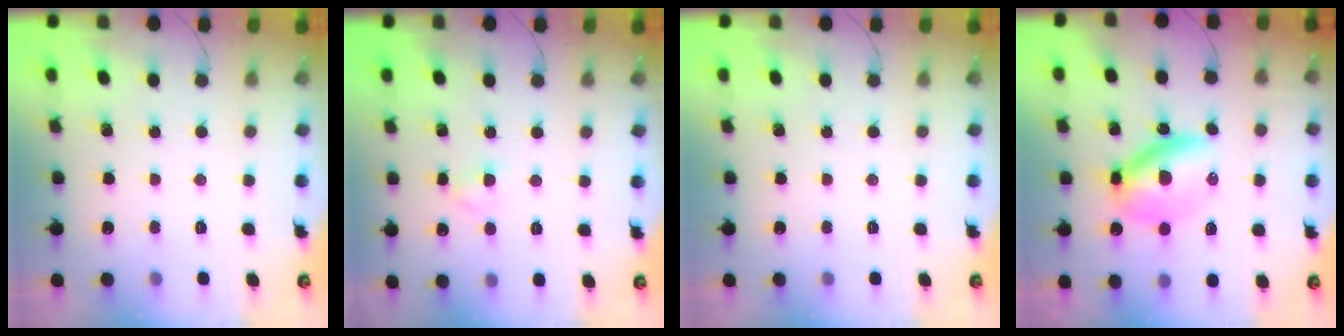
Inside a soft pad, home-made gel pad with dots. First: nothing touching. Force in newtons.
{"total": 2.1, "press": 1.9, "slide": 0.9}
{"total": 0.0}
{"total": 8.1, "press": 8.1, "slide": 1.1}